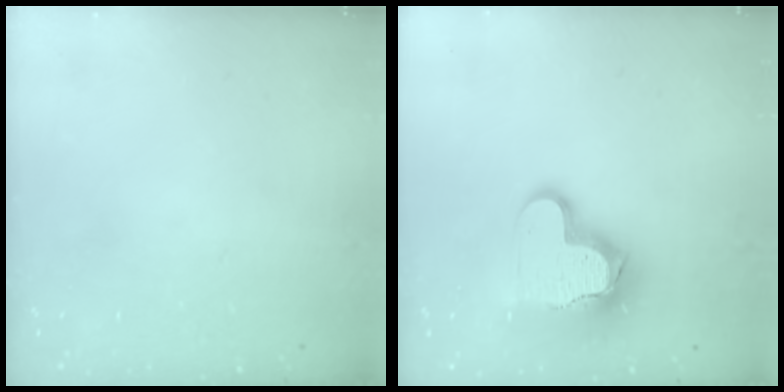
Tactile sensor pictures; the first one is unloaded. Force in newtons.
{"total": 15.5, "press": 15.4, "slide": 1.8}